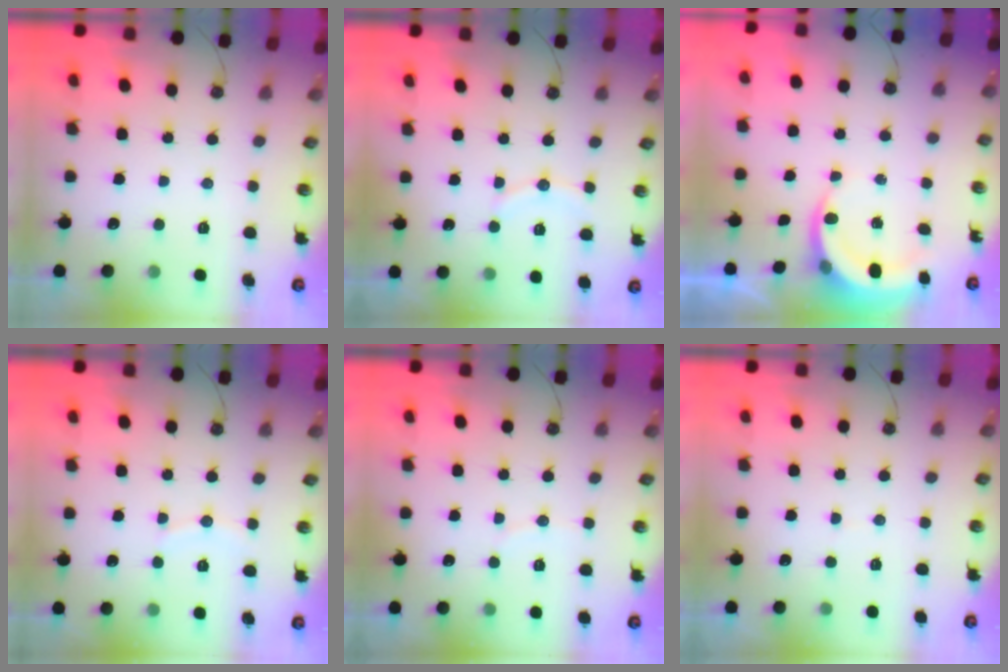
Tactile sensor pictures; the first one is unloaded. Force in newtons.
{"total": 6.7, "press": 6.4, "slide": 1.9}
{"total": 5.3, "press": 5.3, "slide": 0.6}
{"total": 5.2, "press": 5.2, "slide": 0.6}
{"total": 3.1, "press": 3.1, "slide": 0.3}
{"total": 2.2, "press": 2.1, "slide": 0.8}